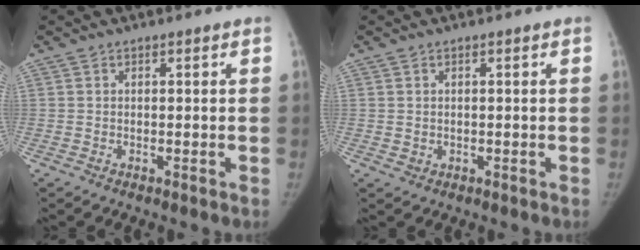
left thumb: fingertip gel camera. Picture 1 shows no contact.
{"total": 1.2, "force": [-0.1, 1.1, 0.3], "torque": [-0.003, -0.001, 0.004]}